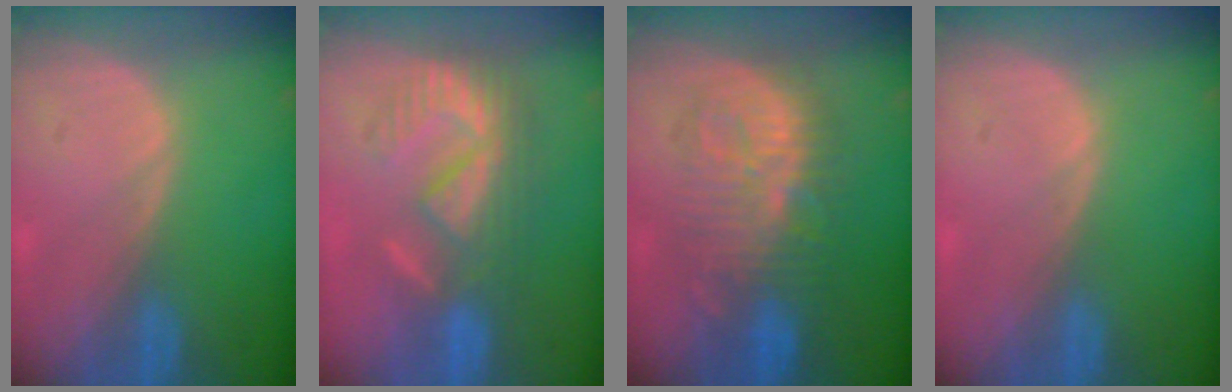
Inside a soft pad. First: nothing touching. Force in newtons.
{"total": 9.4, "press": 8.2, "slide": 4.7}
{"total": 9.5, "press": 9.4, "slide": 0.8}
{"total": 0.0}